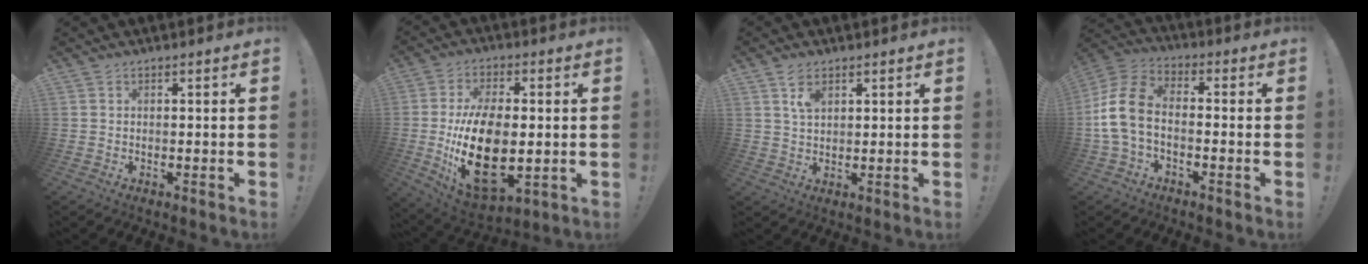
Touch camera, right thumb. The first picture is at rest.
{"total": 21.5, "force": [-2.1, 11.6, 18.0], "torque": [-0.348, -0.011, -0.026]}
{"total": 4.4, "force": [2.4, 2.2, 3.0], "torque": [-0.052, -0.006, 0.041]}
{"total": 11.5, "force": [-2.2, 7.2, 8.7], "torque": [-0.185, 0.022, -0.031]}